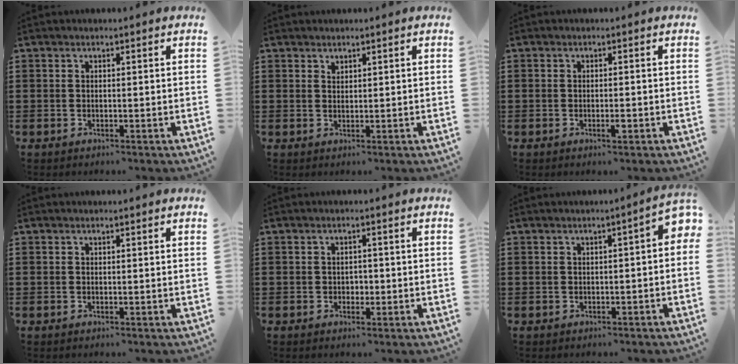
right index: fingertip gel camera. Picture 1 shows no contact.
{"total": 0.9, "force": [0.9, 0.3, 0.0], "torque": [-0.001, 0.000, 0.017]}
{"total": 1.4, "force": [-0.6, 0.4, 1.2], "torque": [-0.022, -0.003, -0.010]}
{"total": 0.0}
{"total": 1.2, "force": [-0.2, 1.0, 0.7], "torque": [-0.015, 0.003, -0.005]}
{"total": 1.6, "force": [-0.4, 0.4, 1.5], "torque": [-0.028, -0.001, -0.008]}